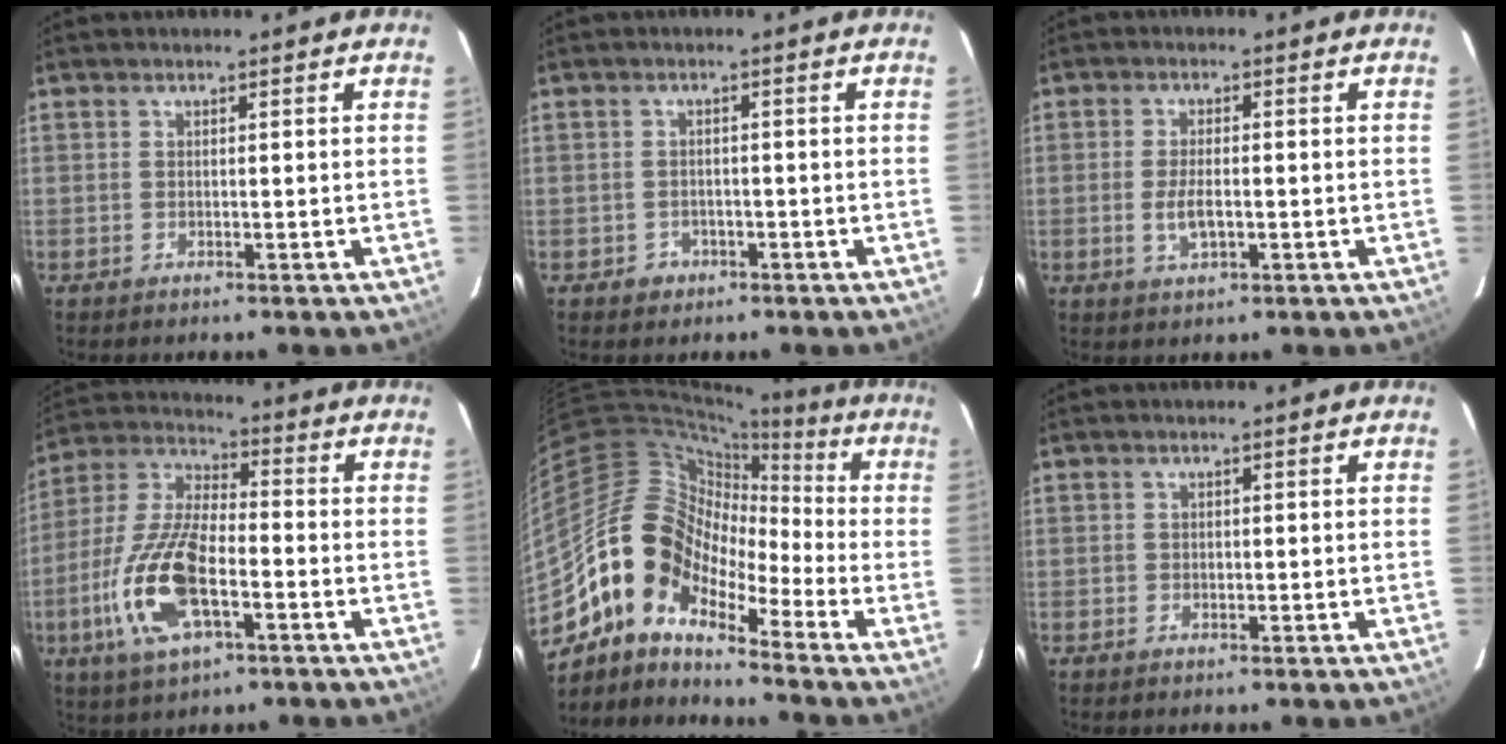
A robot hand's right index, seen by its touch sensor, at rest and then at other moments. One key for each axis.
{"total": 2.6, "fx": -1.2, "fy": 2.2, "fz": 0.3, "tx": -0.010, "ty": 0.005, "tz": -0.015}
{"total": 4.3, "fx": -1.0, "fy": 1.7, "fz": 3.8, "tx": -0.075, "ty": -0.006, "tz": -0.017}
{"total": 16.5, "fx": -5.6, "fy": 6.8, "fz": 13.9, "tx": -0.305, "ty": -0.007, "tz": -0.109}
{"total": 13.1, "fx": -8.6, "fy": 7.1, "fz": 6.9, "tx": -0.120, "ty": 0.019, "tz": -0.189}
{"total": 0.6, "fx": -0.1, "fy": 0.5, "fz": 0.1, "tx": 0.001, "ty": 0.000, "tz": -0.003}